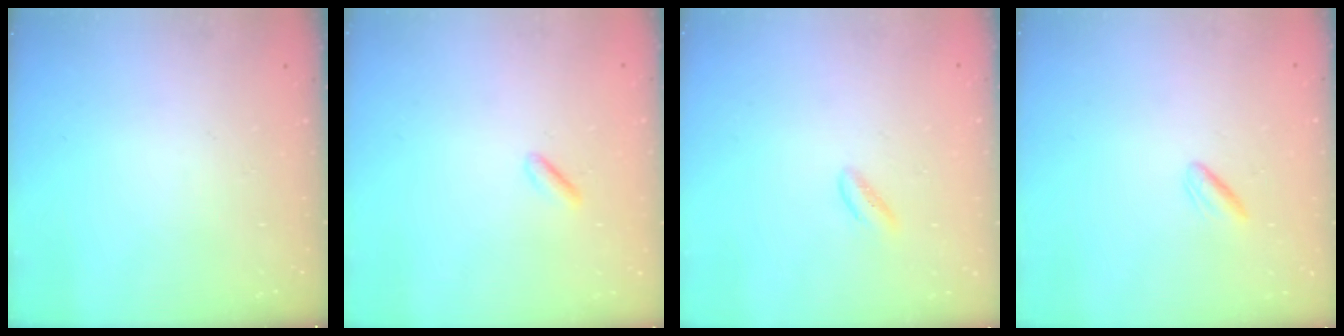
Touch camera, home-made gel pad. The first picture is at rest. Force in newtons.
{"total": 0.6, "press": 0.2, "slide": 0.6}
{"total": 1.1, "press": 0.9, "slide": 0.6}
{"total": 2.0, "press": 1.7, "slide": 1.1}